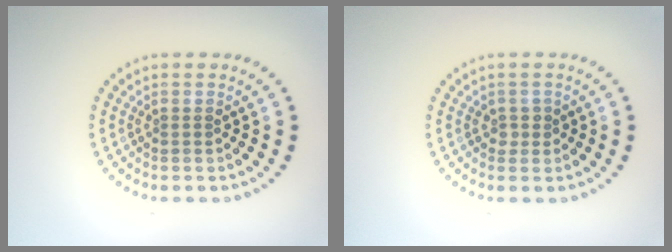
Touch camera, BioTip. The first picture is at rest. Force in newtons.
{"total": 0.8, "press": 0.8, "slide": 0.3}